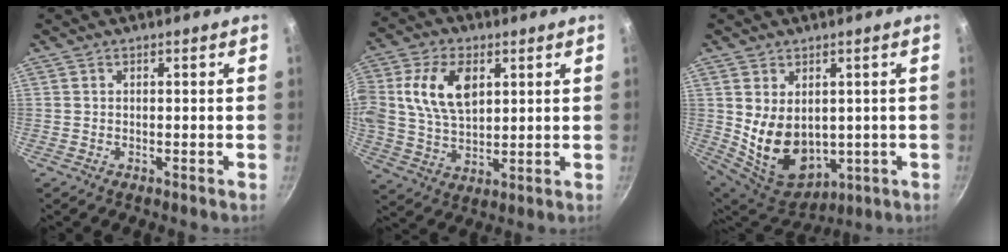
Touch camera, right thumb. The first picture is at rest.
{"total": 13.0, "force": [3.5, 8.1, 9.4], "torque": [-0.164, -0.005, 0.063]}
{"total": 13.1, "force": [0.8, 9.3, 9.2], "torque": [-0.135, -0.032, 0.049]}